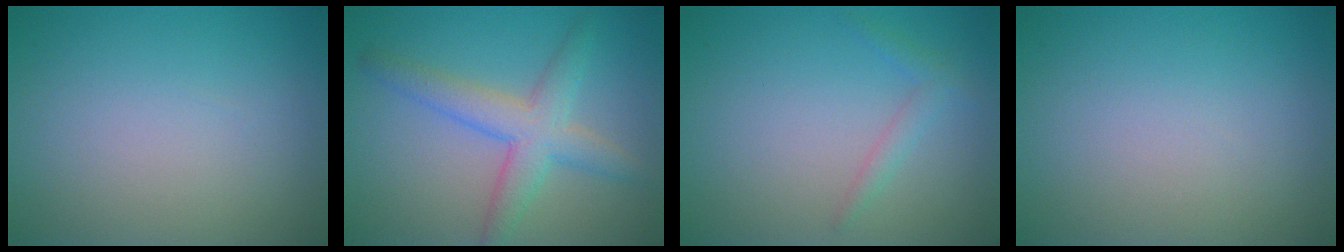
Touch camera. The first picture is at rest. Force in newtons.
{"total": 4.4, "press": 4.4, "slide": 0.1}
{"total": 1.4, "press": 1.4, "slide": 0.1}
{"total": 0.0}